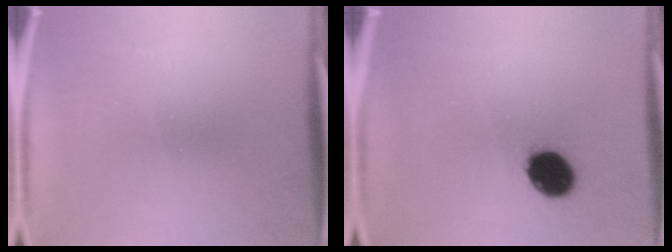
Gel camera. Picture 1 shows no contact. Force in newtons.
{"total": 10.0}